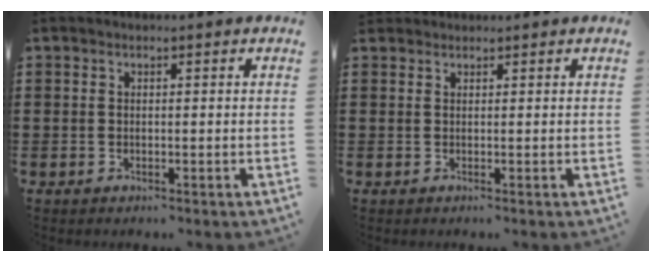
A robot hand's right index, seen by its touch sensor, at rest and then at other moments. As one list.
[{"total": 0.7, "force": [0.7, 0.0, -0.2], "torque": [0.003, 0.002, 0.013]}]